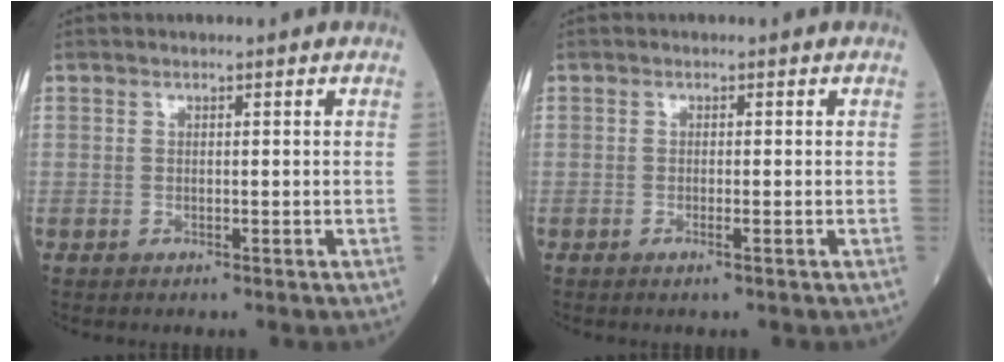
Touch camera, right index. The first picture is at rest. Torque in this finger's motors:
{"motor_torque": [-0.08, -0.04, -0.03, -0.01]}